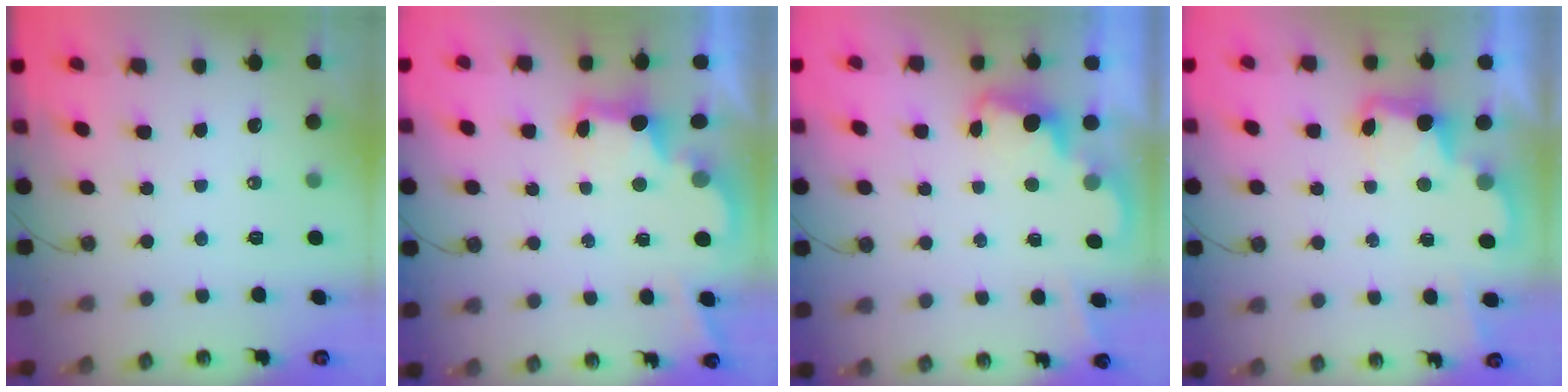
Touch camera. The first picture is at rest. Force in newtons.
{"total": 2.9, "press": 2.7, "slide": 0.9}
{"total": 2.4, "press": 2.3, "slide": 0.5}
{"total": 3.2, "press": 3.1, "slide": 0.6}